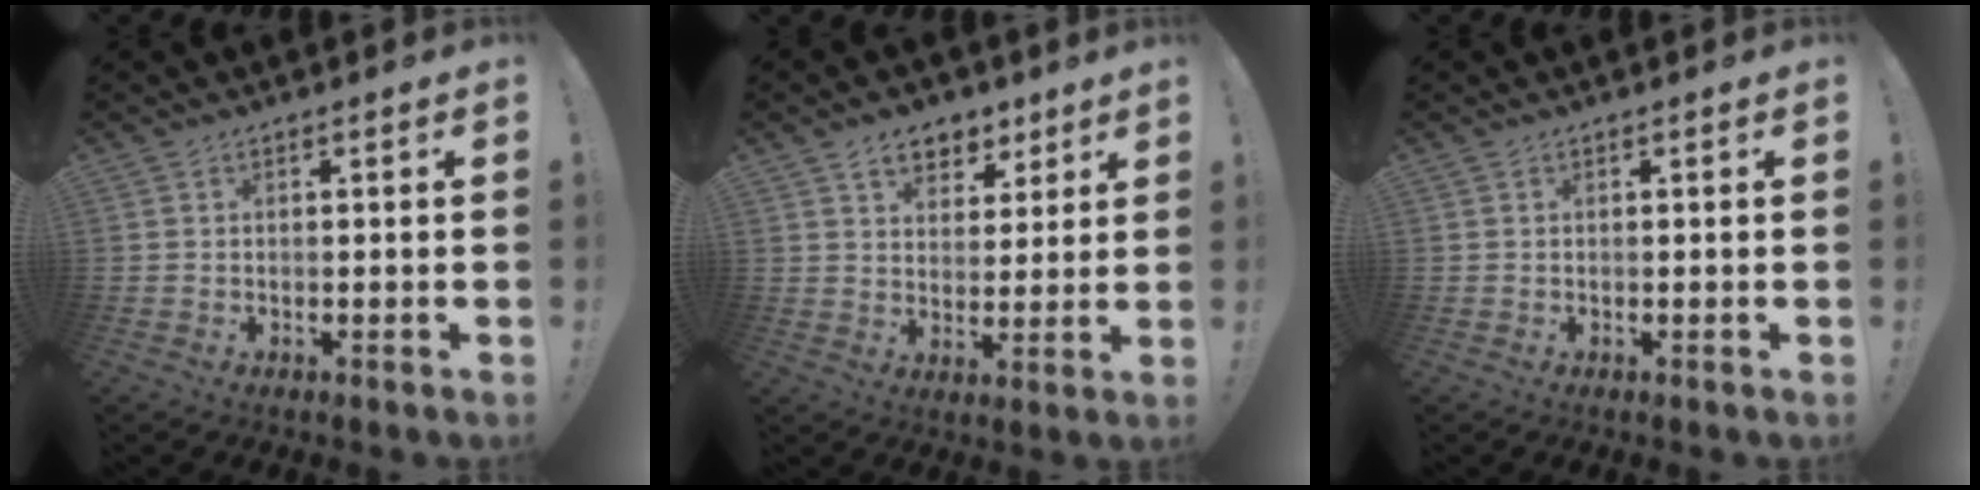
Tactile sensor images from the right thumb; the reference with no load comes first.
{"total": 8.7, "force": [5.5, 6.0, 3.0], "torque": [-0.031, -0.032, 0.102]}
{"total": 0.0}